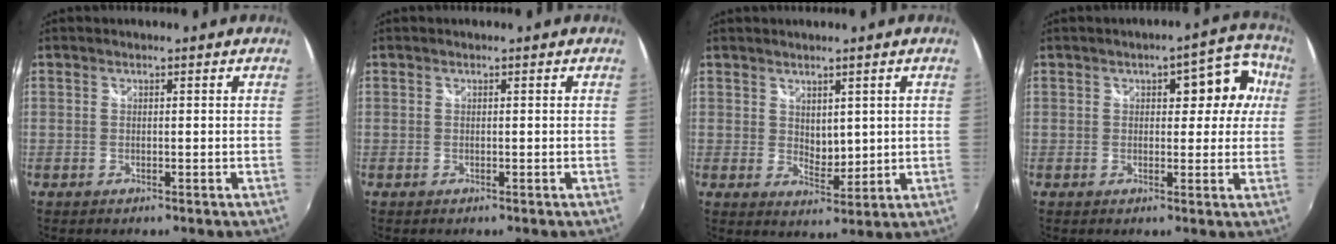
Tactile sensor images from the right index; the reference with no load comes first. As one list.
[{"total": 0.0}, {"total": 3.9, "force": [1.8, 2.4, 2.6], "torque": [-0.036, -0.007, 0.036]}, {"total": 7.7, "force": [1.4, 4.3, 6.2], "torque": [-0.081, 0.025, 0.017]}]